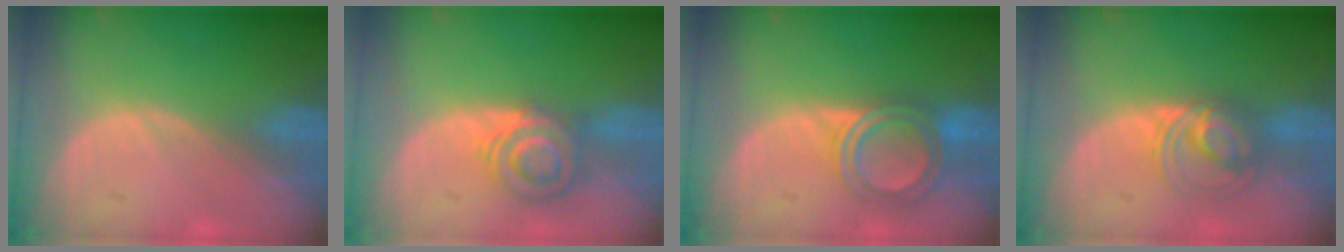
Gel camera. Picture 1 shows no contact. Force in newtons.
{"total": 5.9, "press": 5.8, "slide": 0.8}
{"total": 5.9, "press": 5.6, "slide": 1.6}
{"total": 5.5, "press": 5.5, "slide": 0.6}